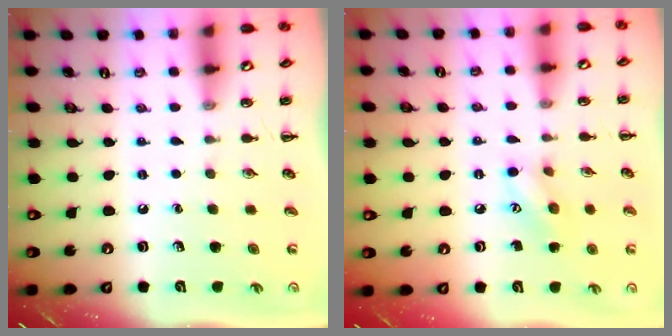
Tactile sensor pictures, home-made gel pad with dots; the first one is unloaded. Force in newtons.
{"total": 7.7, "press": 7.6, "slide": 0.8}